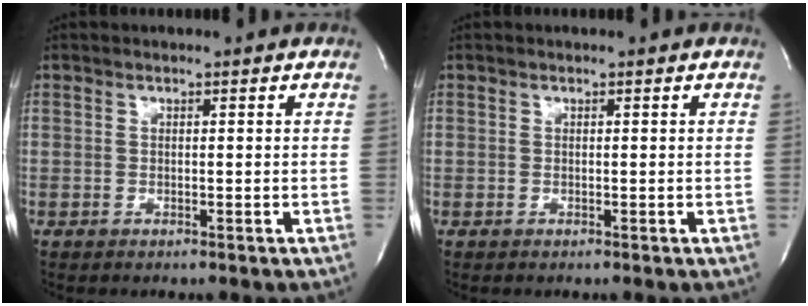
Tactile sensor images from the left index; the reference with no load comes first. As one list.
[{"total": 0.0}]